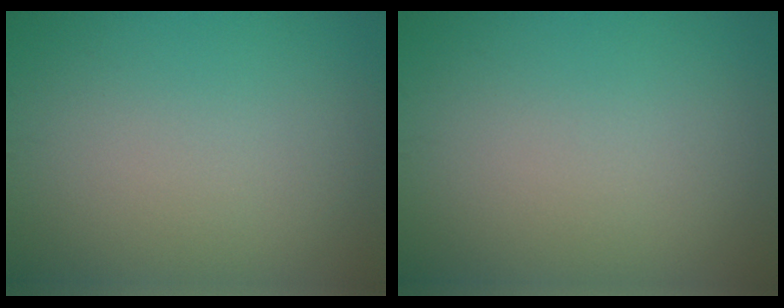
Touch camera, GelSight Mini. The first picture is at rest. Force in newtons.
{"total": 0.0}